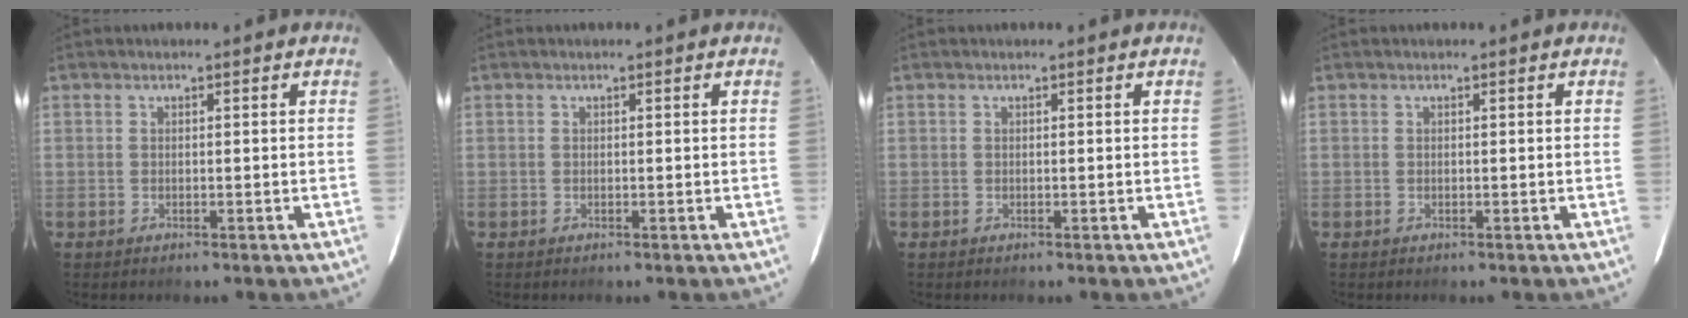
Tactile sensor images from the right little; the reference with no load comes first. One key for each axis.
{"total": 0.0}
{"total": 0.0}
{"total": 0.0}